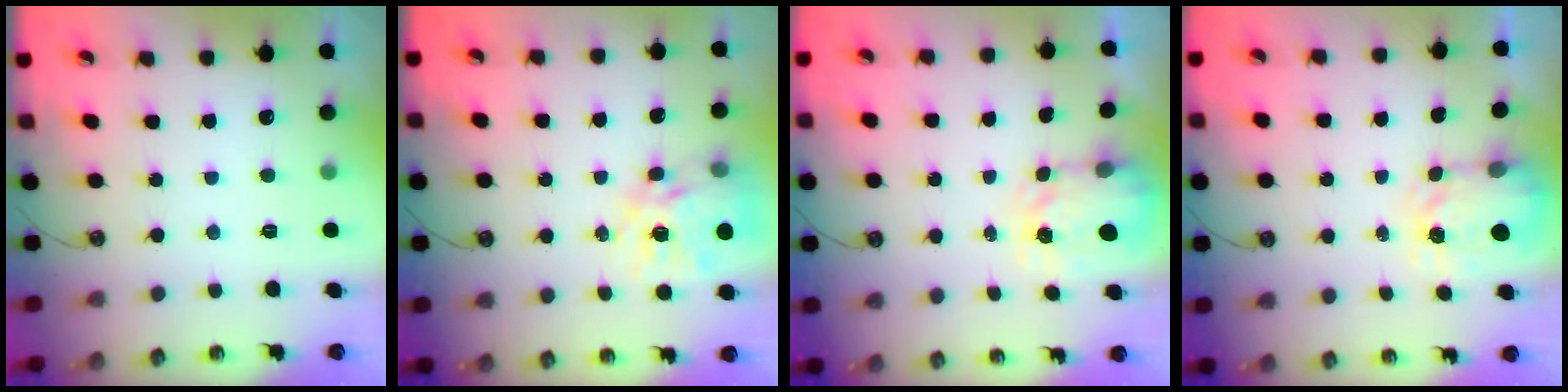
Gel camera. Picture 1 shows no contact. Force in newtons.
{"total": 14.5, "press": 14.5, "slide": 1.0}
{"total": 3.6, "press": 3.5, "slide": 0.5}
{"total": 3.7, "press": 3.7, "slide": 0.5}